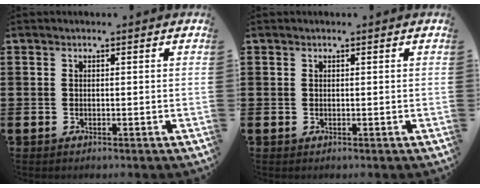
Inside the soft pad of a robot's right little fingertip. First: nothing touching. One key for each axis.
{"total": 0.0}